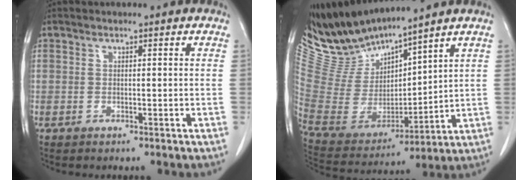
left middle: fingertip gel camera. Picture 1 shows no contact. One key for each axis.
{"total": 10.9, "fx": 10.6, "fy": 0.1, "fz": 2.2, "tx": -0.073, "ty": -0.007, "tz": 0.237}